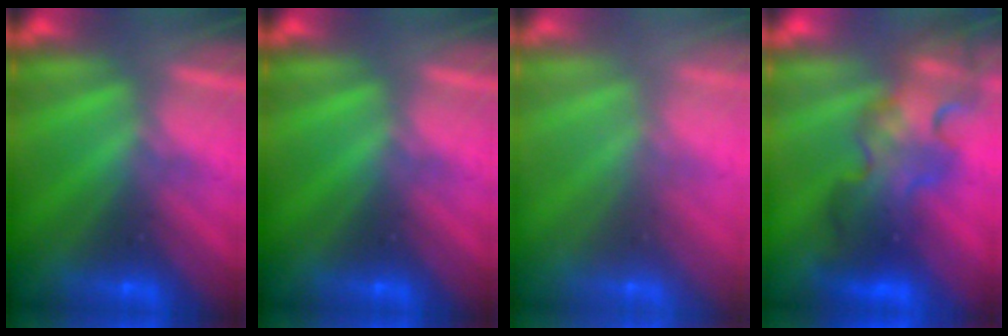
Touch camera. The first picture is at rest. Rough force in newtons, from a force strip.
{"total": 0.0}
{"total": 9.6}
{"total": 4.5}